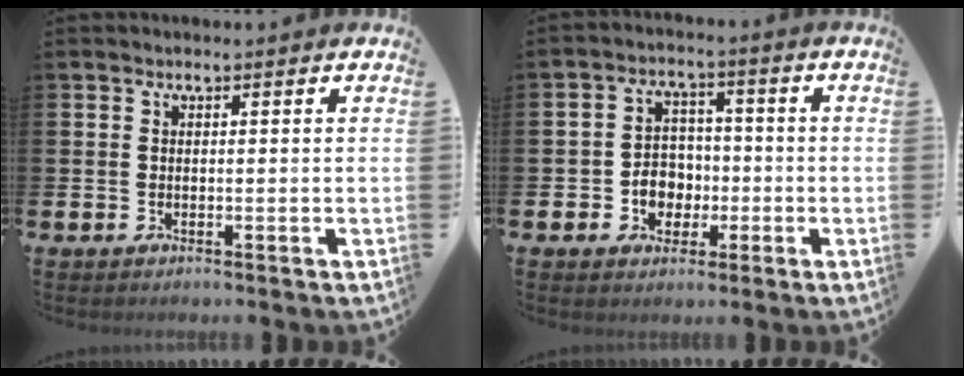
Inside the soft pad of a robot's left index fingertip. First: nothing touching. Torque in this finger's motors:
{"motor_torque": [1.00, 0.32, 0.13, 0.05]}